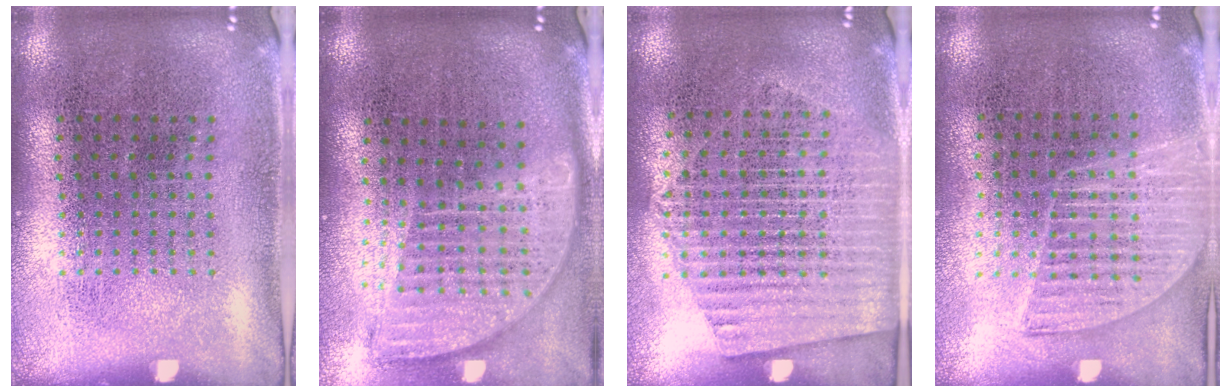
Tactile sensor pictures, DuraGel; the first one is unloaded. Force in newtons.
{"total": 1.8, "press": 1.5, "slide": 1.0}
{"total": 1.5, "press": 1.4, "slide": 0.7}
{"total": 1.3, "press": 1.2, "slide": 0.6}